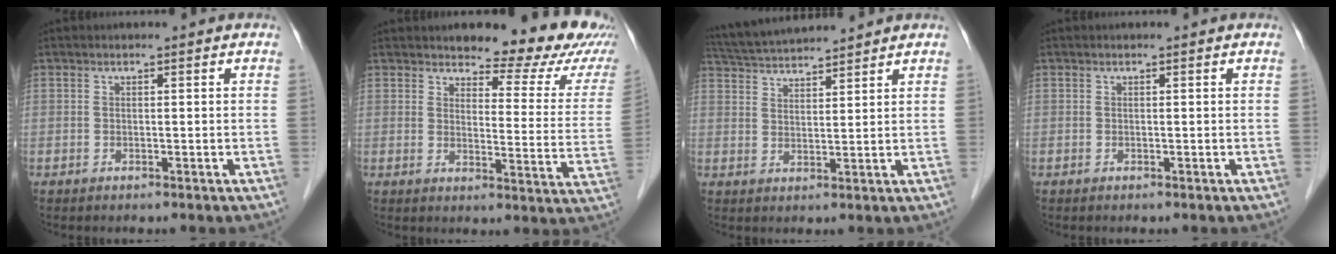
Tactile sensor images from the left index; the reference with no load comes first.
{"total": 14.3, "force": [12.5, 3.4, 5.9], "torque": [-0.053, -0.045, 0.124]}
{"total": 8.9, "force": [8.6, -0.1, 2.5], "torque": [-0.056, 0.031, 0.150]}
{"total": 0.0}